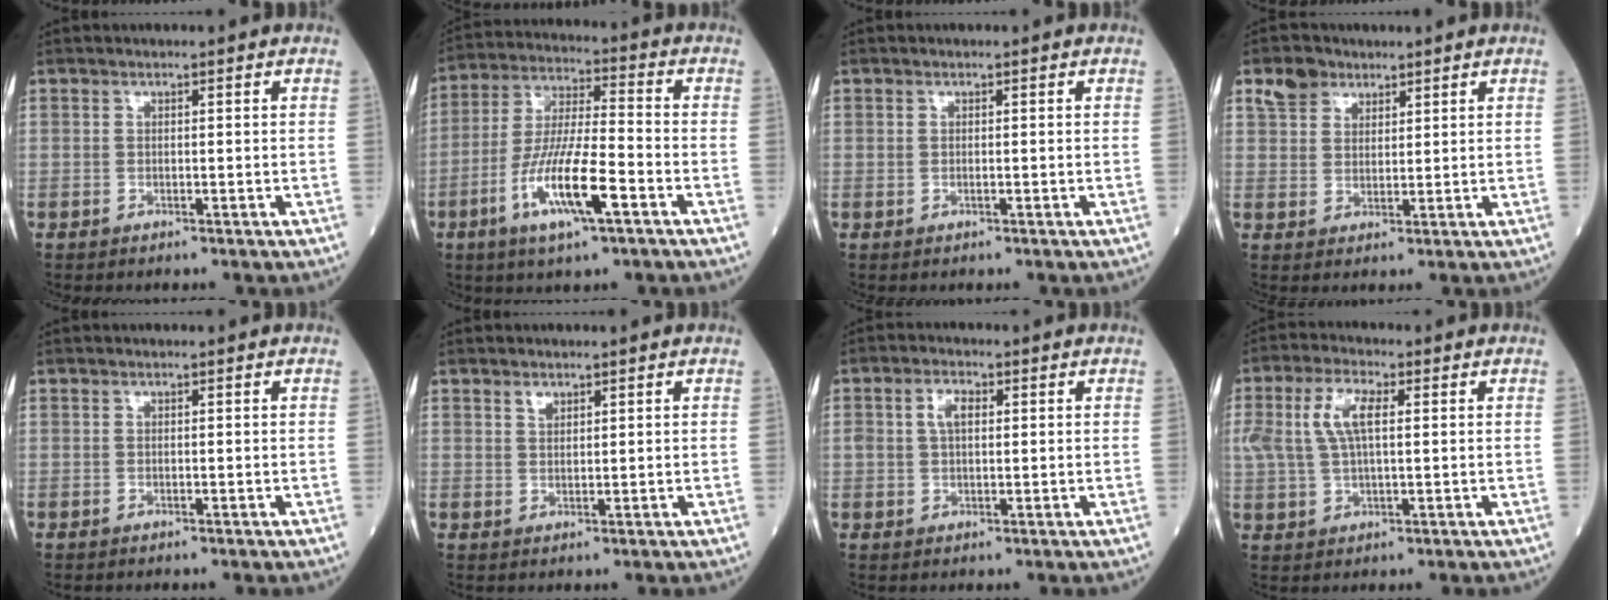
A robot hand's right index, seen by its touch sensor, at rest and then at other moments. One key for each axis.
{"total": 12.6, "fx": -5.2, "fy": 1.8, "fz": 11.4, "tx": -0.220, "ty": -0.010, "tz": -0.097}
{"total": 0.0}
{"total": 4.4, "fx": 2.9, "fy": 3.0, "fz": 1.3, "tx": -0.031, "ty": 0.014, "tz": 0.058}
{"total": 0.0}
{"total": 1.4, "fx": 1.1, "fy": 0.7, "fz": 0.6, "tx": -0.010, "ty": -0.001, "tz": 0.019}
{"total": 3.6, "fx": 1.0, "fy": 2.0, "fz": 2.9, "tx": -0.061, "ty": 0.012, "tz": 0.020}
{"total": 7.3, "fx": 1.9, "fy": 2.8, "fz": 6.4, "tx": -0.149, "ty": 0.016, "tz": 0.039}